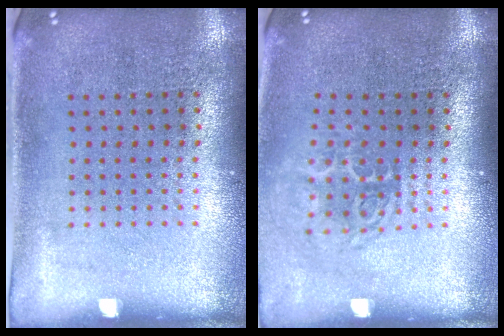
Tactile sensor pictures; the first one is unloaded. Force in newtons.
{"total": 1.7, "press": 1.2, "slide": 1.2}